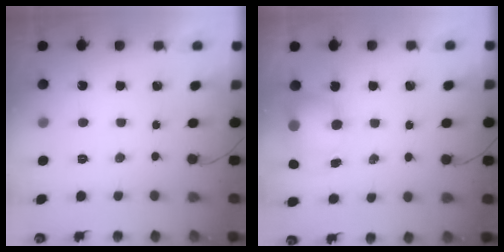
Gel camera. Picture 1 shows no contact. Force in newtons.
{"total": 7.5, "press": 7.3, "slide": 1.3}